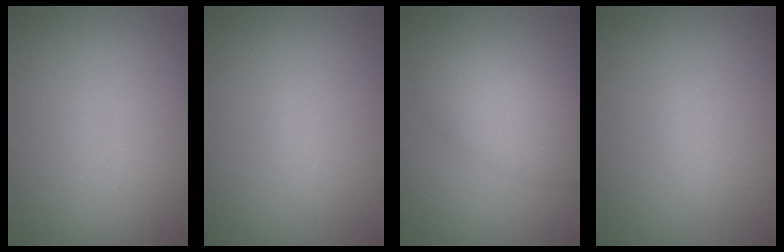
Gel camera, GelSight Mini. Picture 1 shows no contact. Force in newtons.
{"total": 0.8, "press": 0.8, "slide": 0.1}
{"total": 4.6, "press": 4.6, "slide": 0.2}
{"total": 0.8, "press": 0.8, "slide": 0.1}